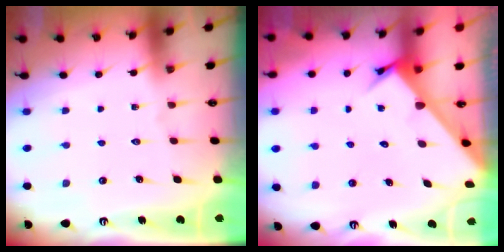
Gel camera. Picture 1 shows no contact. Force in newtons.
{"total": 3.6, "press": 3.6, "slide": 0.2}